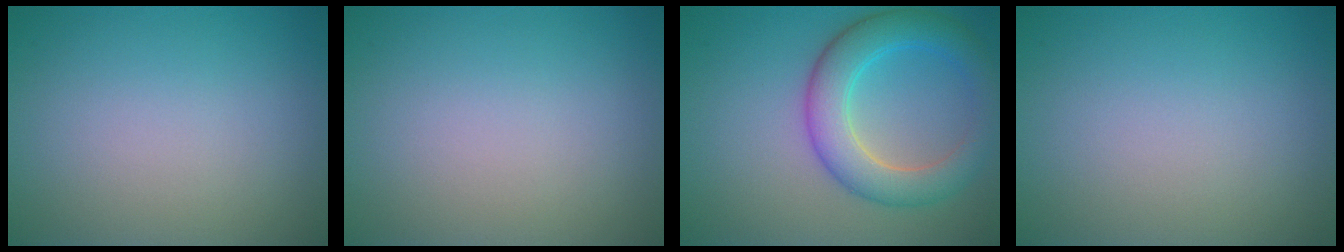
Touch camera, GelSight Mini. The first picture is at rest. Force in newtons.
{"total": 0.0}
{"total": 5.9, "press": 5.9, "slide": 0.1}
{"total": 0.0}